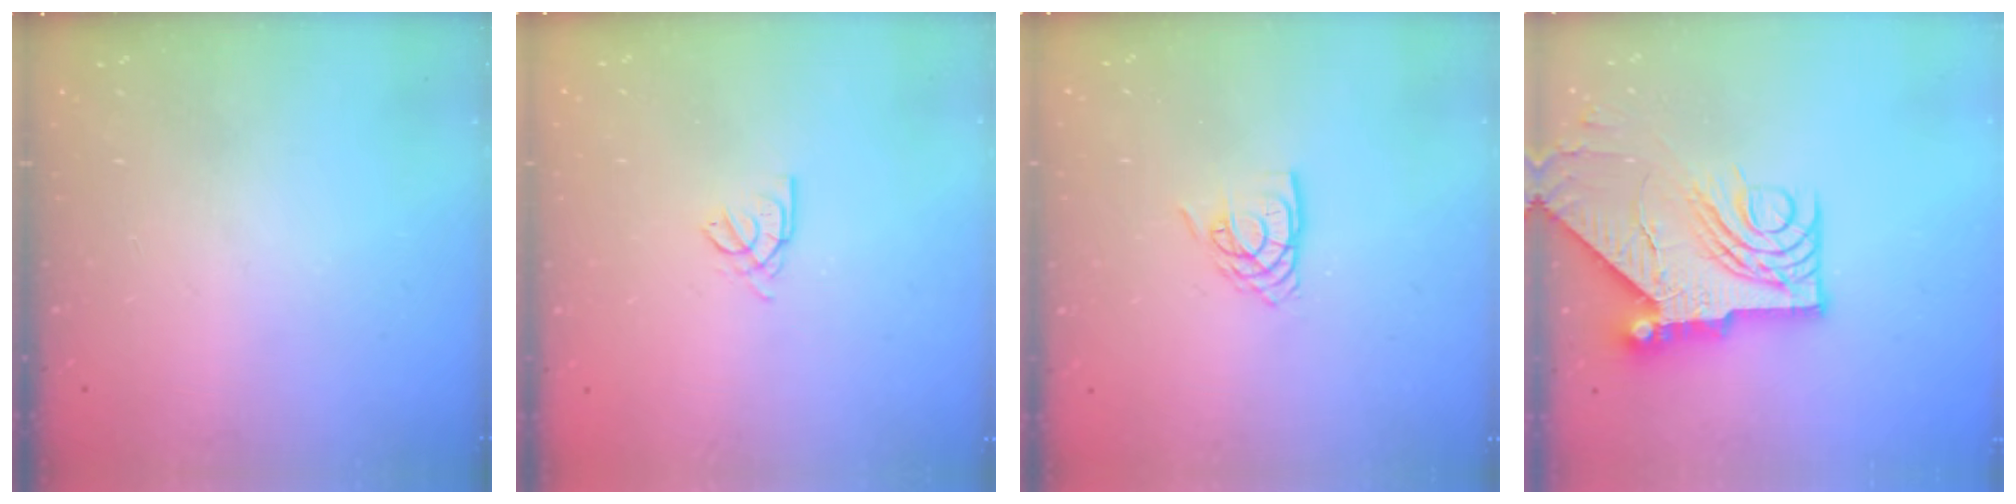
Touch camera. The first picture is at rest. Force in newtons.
{"total": 2.2, "press": 2.2, "slide": 0.6}
{"total": 7.4, "press": 7.3, "slide": 0.5}
{"total": 17.7, "press": 17.6, "slide": 1.7}